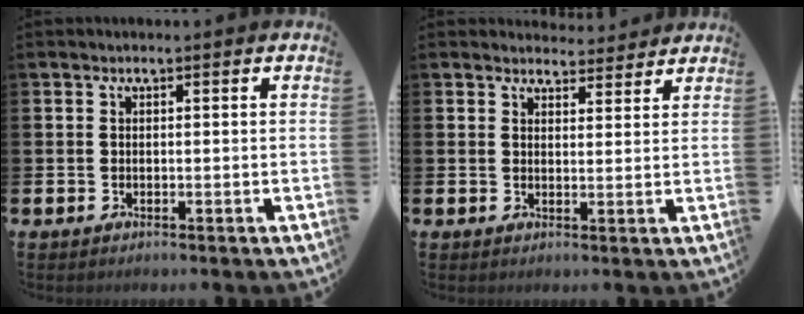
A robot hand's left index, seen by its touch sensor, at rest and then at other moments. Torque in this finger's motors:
{"motor_torque": [0.96, -1.17, 0.09, 0.00]}